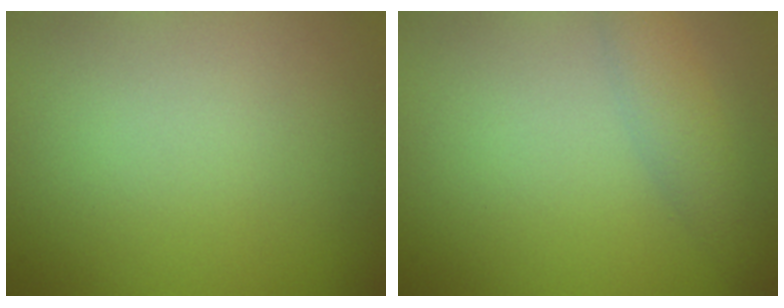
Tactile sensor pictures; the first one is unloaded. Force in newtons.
{"total": 2.5, "press": 2.5, "slide": 0.1}